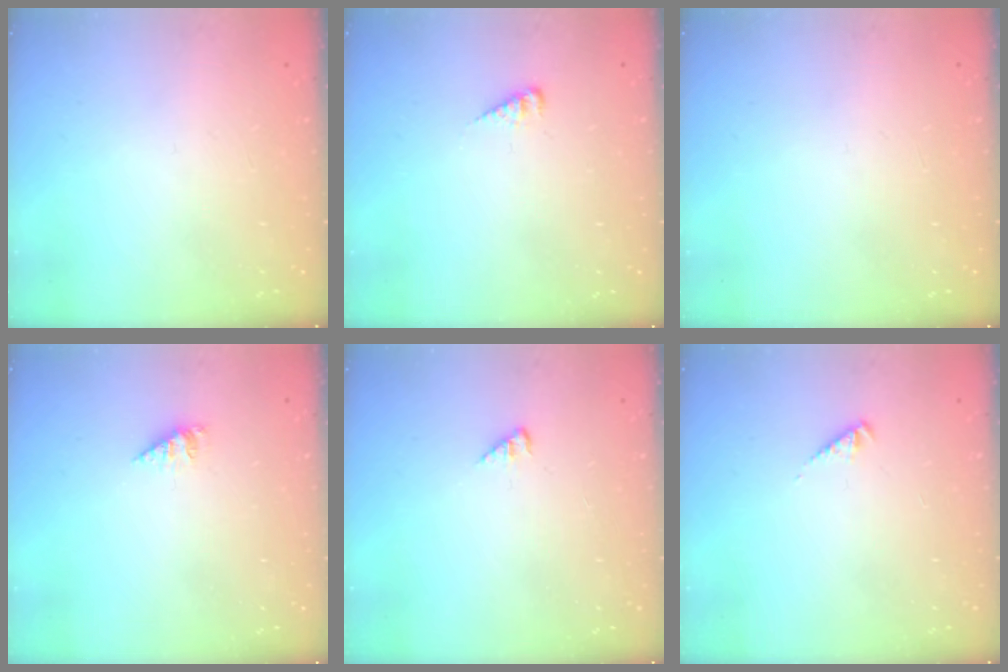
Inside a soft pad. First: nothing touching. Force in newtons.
{"total": 3.3, "press": 3.3, "slide": 0.5}
{"total": 0.0}
{"total": 1.5, "press": 1.5, "slide": 0.3}
{"total": 2.2, "press": 2.2, "slide": 0.2}
{"total": 1.8, "press": 1.7, "slide": 0.4}